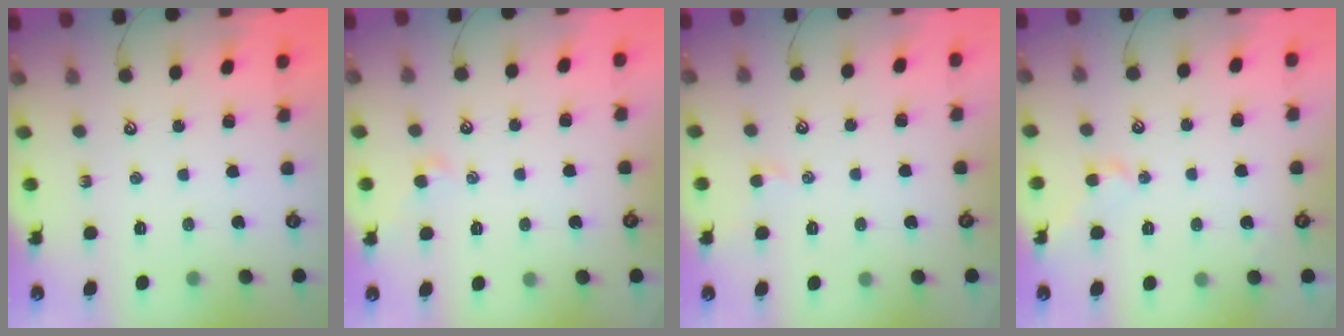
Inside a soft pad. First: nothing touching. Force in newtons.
{"total": 0.0}
{"total": 0.6, "press": 0.3, "slide": 0.5}
{"total": 0.8, "press": 0.6, "slide": 0.5}